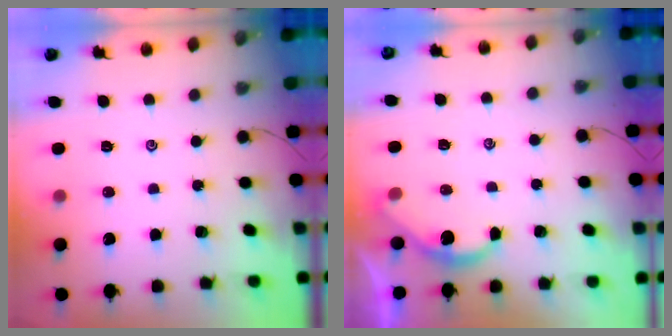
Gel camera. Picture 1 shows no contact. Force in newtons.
{"total": 2.4, "press": 2.3, "slide": 0.3}